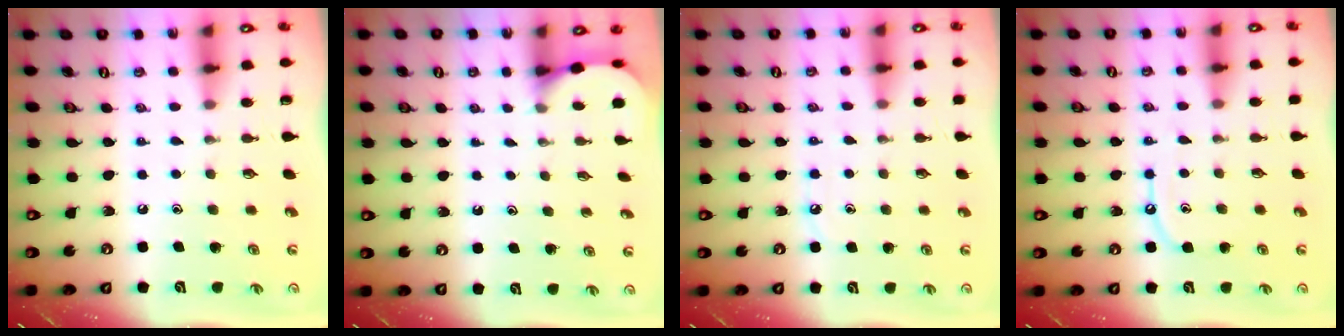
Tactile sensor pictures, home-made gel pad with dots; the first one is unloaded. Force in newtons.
{"total": 1.9, "press": 1.9, "slide": 0.2}
{"total": 4.6, "press": 4.6, "slide": 0.7}
{"total": 6.9, "press": 6.9, "slide": 0.6}